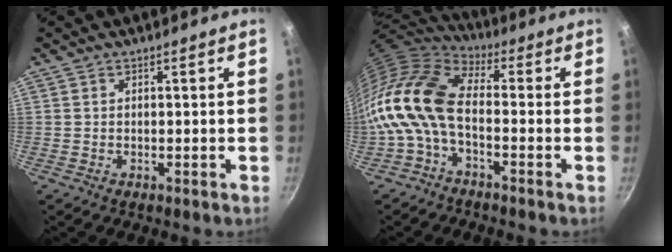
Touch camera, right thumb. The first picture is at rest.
{"total": 12.9, "force": [-2.3, 6.8, 10.7], "torque": [-0.200, 0.029, -0.062]}